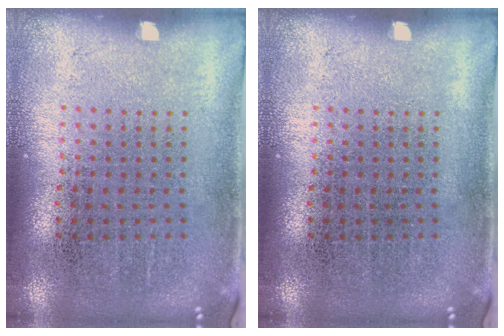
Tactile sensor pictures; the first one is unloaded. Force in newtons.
{"total": 0.0}